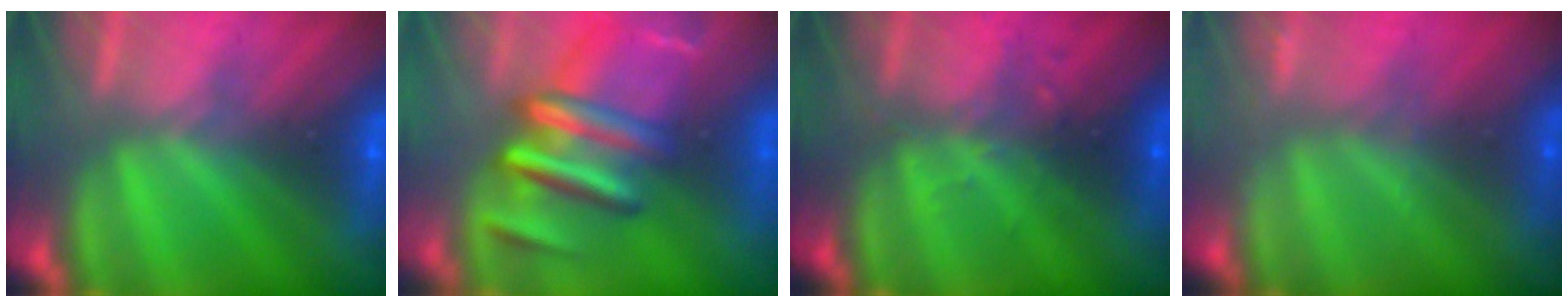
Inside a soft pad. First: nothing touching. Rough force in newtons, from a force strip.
{"total": 7.9}
{"total": 2.8}
{"total": 2.3}